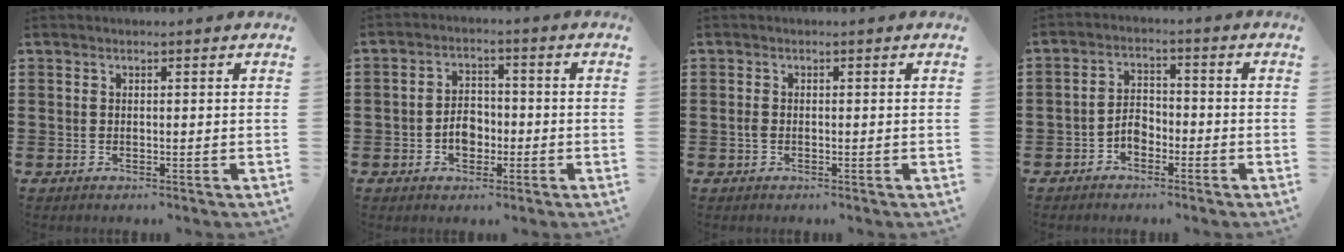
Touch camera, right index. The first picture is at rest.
{"total": 4.1, "force": [-1.2, 2.8, 2.7], "torque": [-0.039, -0.004, -0.025]}
{"total": 0.9, "force": [-0.4, 0.5, 0.7], "torque": [-0.022, -0.004, -0.010]}
{"total": 3.2, "force": [-1.8, 1.9, 1.8], "torque": [-0.045, 0.001, -0.038]}